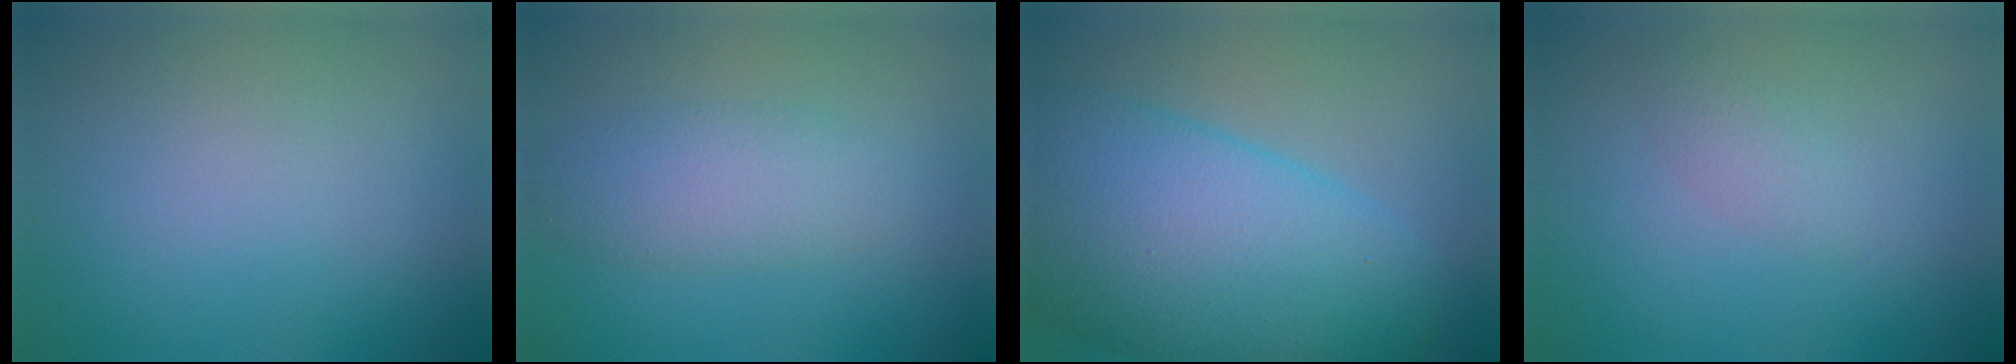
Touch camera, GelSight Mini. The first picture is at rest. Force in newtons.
{"total": 3.4, "press": 3.4, "slide": 0.1}
{"total": 13.8, "press": 13.8, "slide": 0.3}
{"total": 1.1, "press": 1.1, "slide": 0.0}